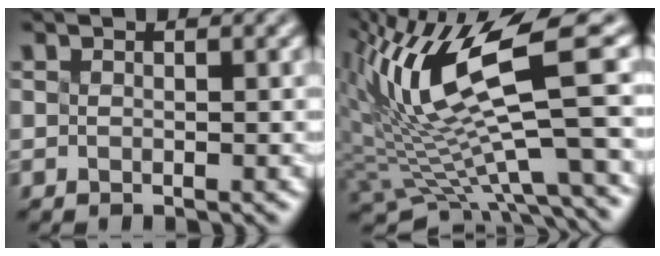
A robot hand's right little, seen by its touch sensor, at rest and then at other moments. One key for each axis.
{"total": 10.2, "fx": 2.8, "fy": 2.9, "fz": 9.4, "tx": -0.191, "ty": -0.007, "tz": 0.095}